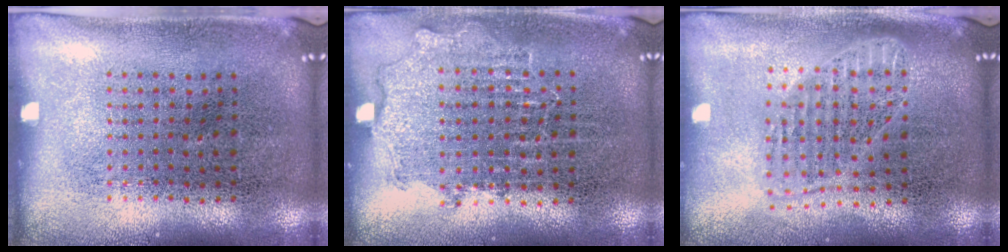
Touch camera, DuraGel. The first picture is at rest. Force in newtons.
{"total": 0.9, "press": 0.9, "slide": 0.2}
{"total": 1.7, "press": 1.5, "slide": 0.9}